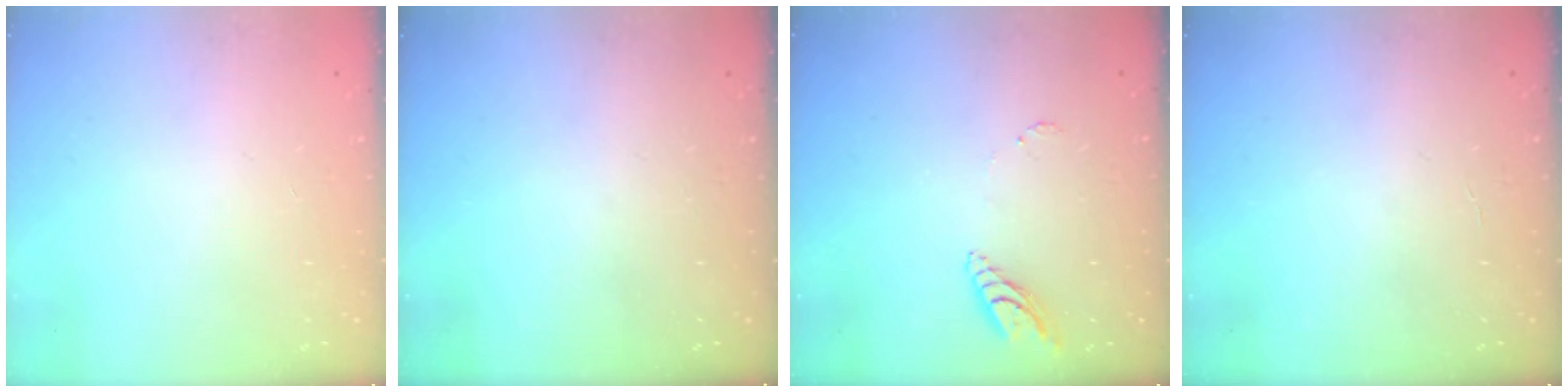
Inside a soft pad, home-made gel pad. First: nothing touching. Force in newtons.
{"total": 0.0}
{"total": 8.0, "press": 7.9, "slide": 1.0}
{"total": 1.1, "press": 1.1, "slide": 0.2}